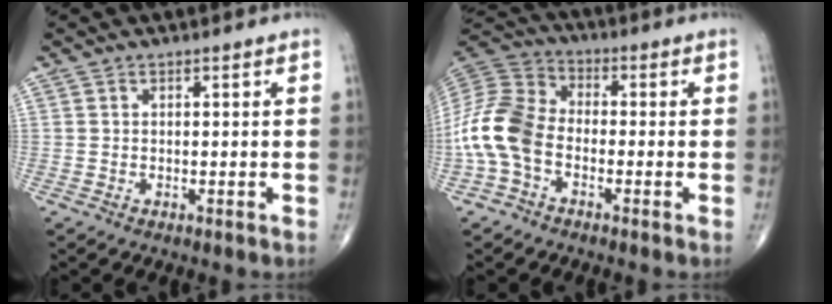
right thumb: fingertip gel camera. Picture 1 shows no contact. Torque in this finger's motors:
{"motor_torque": [0.09, 0.44, 1.15, -0.76, 0.49]}